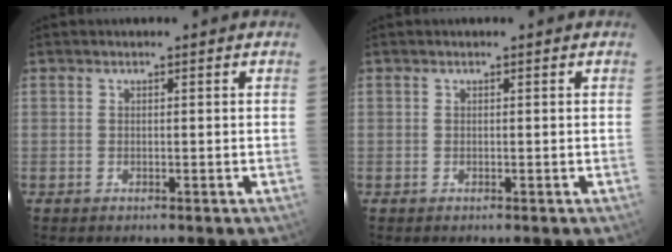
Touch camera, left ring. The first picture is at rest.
{"total": 0.0}